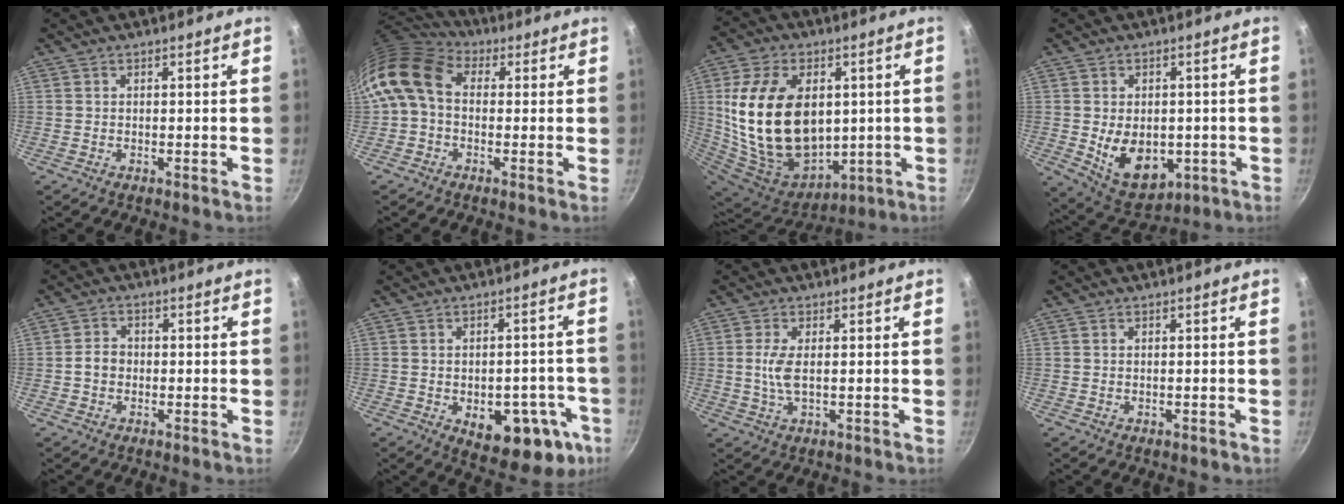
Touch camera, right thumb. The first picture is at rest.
{"total": 10.9, "force": [1.0, 8.1, 7.2], "torque": [-0.129, 0.022, -0.003]}
{"total": 26.3, "force": [2.8, 17.5, 19.3], "torque": [-0.343, -0.008, 0.072]}
{"total": 11.6, "force": [-1.6, 8.1, 8.2], "torque": [-0.100, -0.010, 0.000]}
{"total": 3.2, "force": [-0.5, 2.6, 1.7], "torque": [-0.017, 0.014, -0.012]}
{"total": 16.0, "force": [-4.6, 8.7, 12.6], "torque": [-0.119, -0.007, -0.048]}
{"total": 4.1, "force": [0.2, 1.5, 3.8], "torque": [-0.090, -0.002, 0.006]}
{"total": 0.6, "force": [-0.2, 0.3, 0.5], "torque": [-0.005, 0.002, -0.003]}